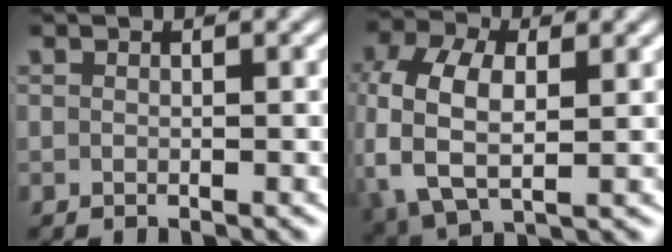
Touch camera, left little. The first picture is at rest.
{"total": 8.6, "force": [0.2, 6.2, 6.0], "torque": [-0.168, -0.035, 0.020]}